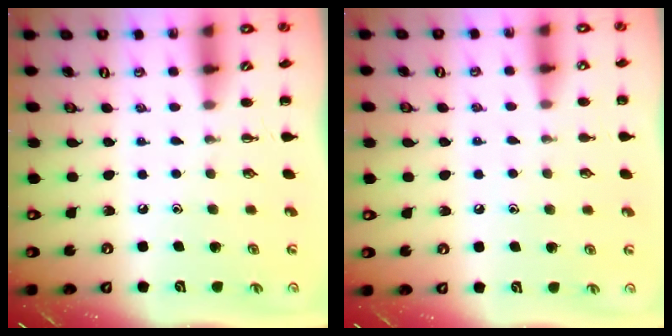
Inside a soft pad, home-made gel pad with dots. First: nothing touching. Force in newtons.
{"total": 4.8, "press": 4.7, "slide": 1.2}